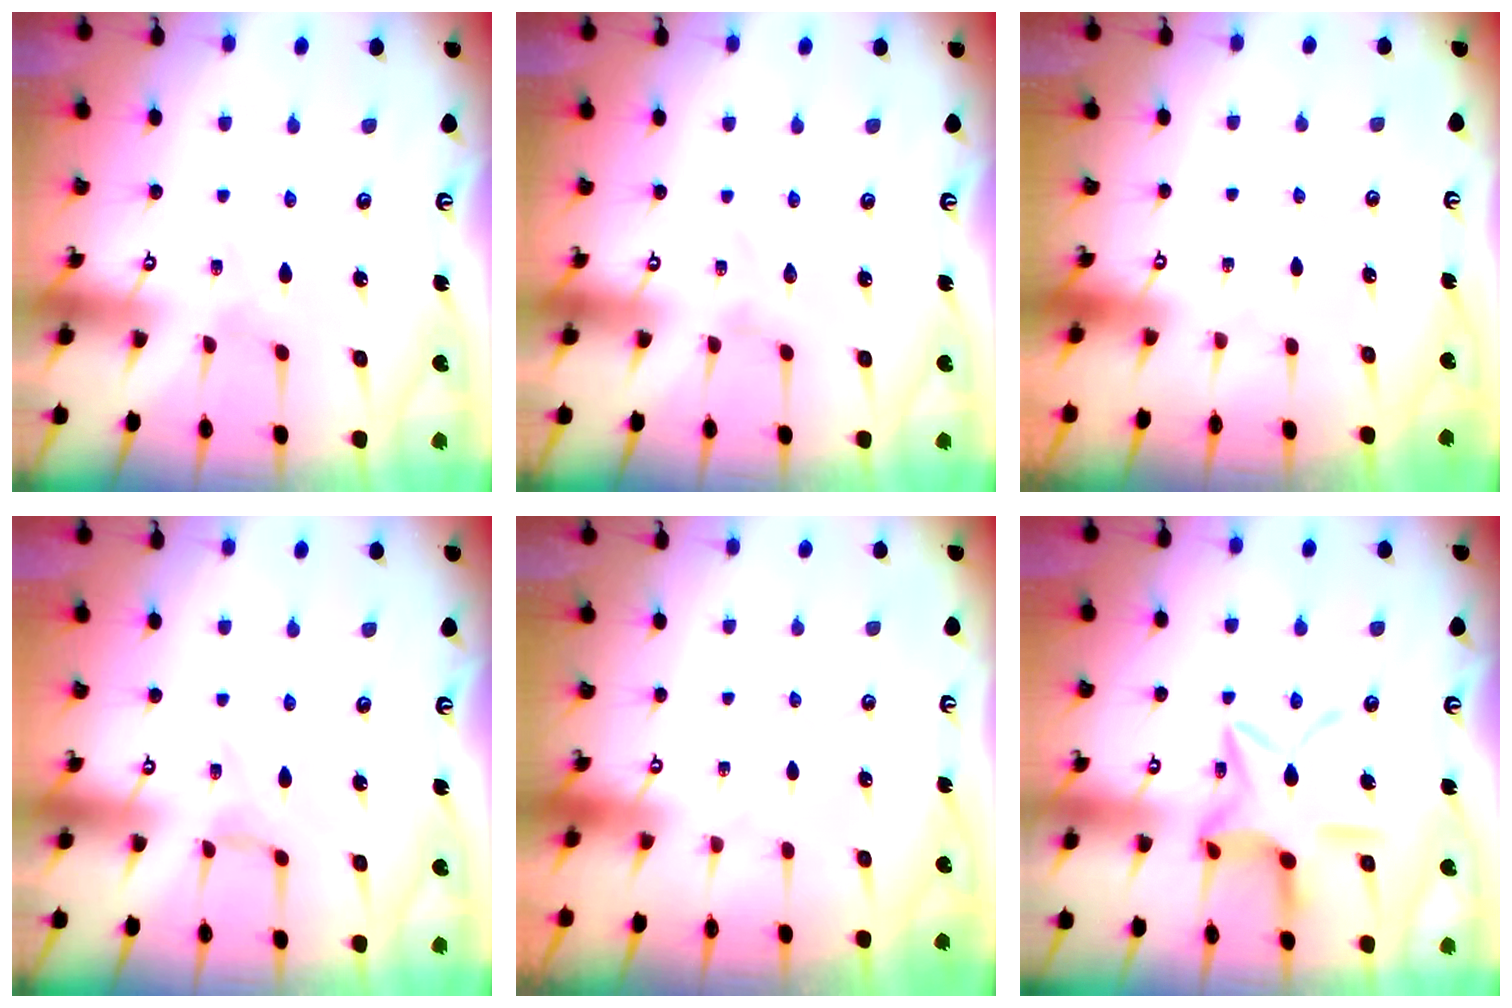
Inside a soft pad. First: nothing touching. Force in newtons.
{"total": 0.0}
{"total": 0.0}
{"total": 0.8, "press": 0.8, "slide": 0.2}
{"total": 0.0}
{"total": 14.0, "press": 14.0, "slide": 1.2}